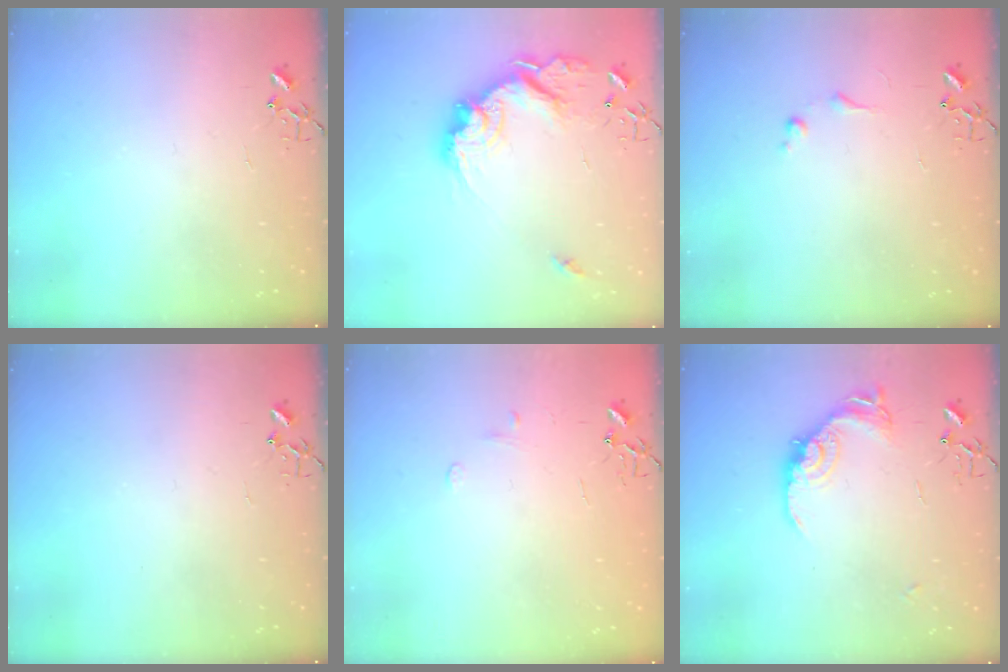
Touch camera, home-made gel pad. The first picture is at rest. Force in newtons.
{"total": 19.5, "press": 19.4, "slide": 1.8}
{"total": 7.4, "press": 7.4, "slide": 0.9}
{"total": 0.0}
{"total": 5.4, "press": 5.4, "slide": 0.6}
{"total": 15.0, "press": 15.0, "slide": 0.8}